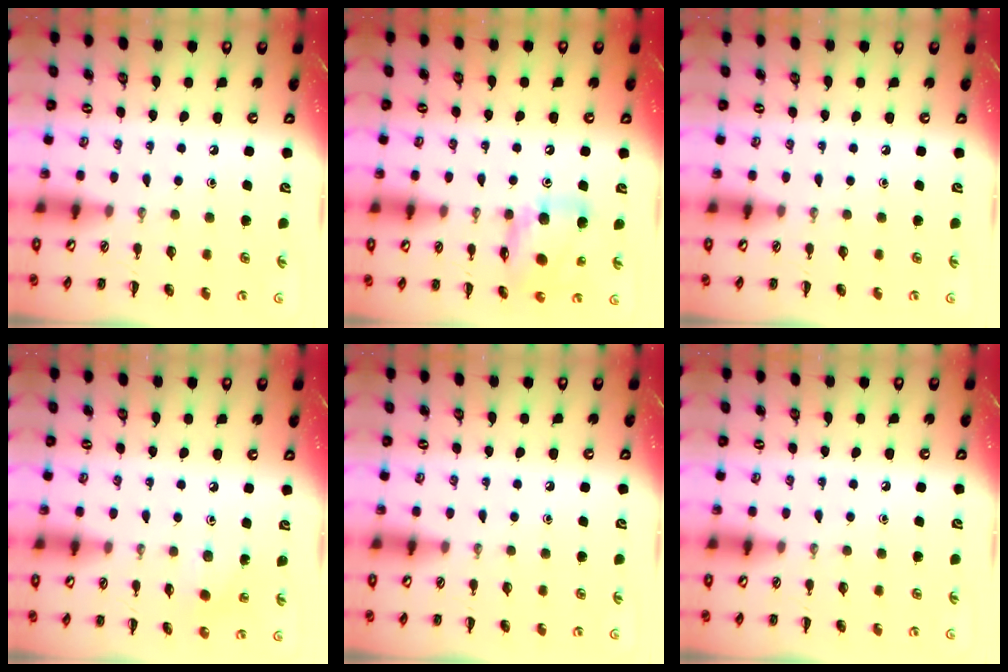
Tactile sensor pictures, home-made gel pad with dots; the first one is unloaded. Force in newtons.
{"total": 13.4, "press": 12.9, "slide": 3.7}
{"total": 0.0}
{"total": 3.1, "press": 3.0, "slide": 0.8}
{"total": 0.0}
{"total": 0.0}